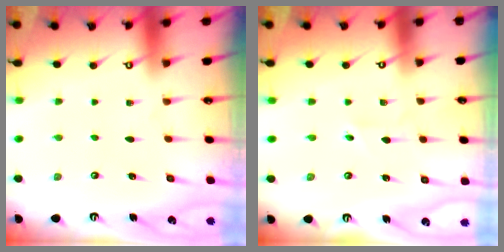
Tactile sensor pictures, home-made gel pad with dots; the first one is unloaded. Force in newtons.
{"total": 1.8, "press": 1.7, "slide": 0.6}